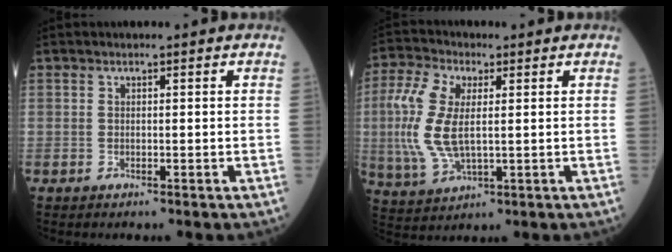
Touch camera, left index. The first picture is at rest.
{"total": 9.9, "force": [0.7, 4.1, 9.0], "torque": [-0.230, 0.003, 0.018]}